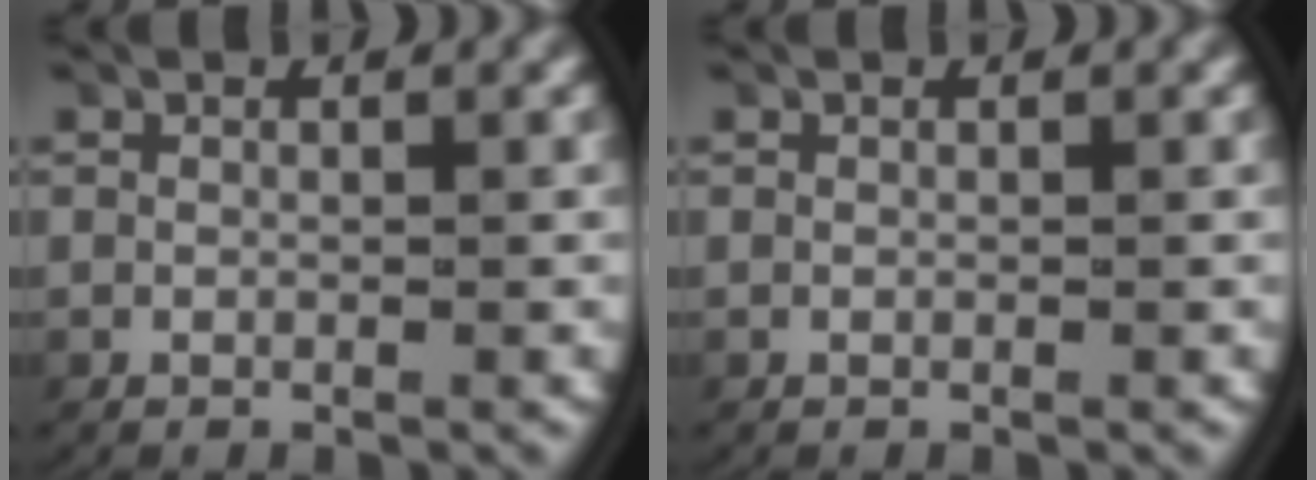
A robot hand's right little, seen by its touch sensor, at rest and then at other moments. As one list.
[{"total": 0.0}]